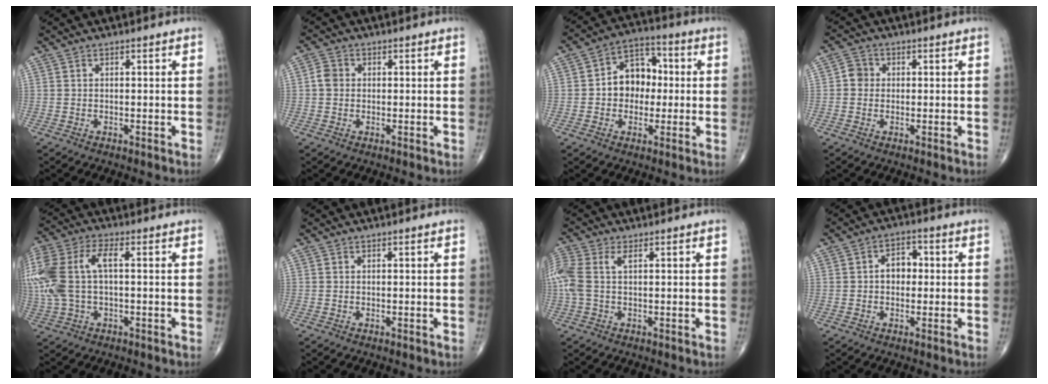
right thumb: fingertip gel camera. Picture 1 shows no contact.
{"total": 2.6, "force": [0.0, 2.3, 1.2], "torque": [-0.016, 0.007, -0.005]}
{"total": 10.0, "force": [0.1, 7.7, 6.4], "torque": [-0.059, 0.030, -0.009]}
{"total": 2.9, "force": [0.0, 2.7, 1.0], "torque": [-0.001, 0.007, -0.007]}
{"total": 14.8, "force": [1.0, 7.5, 12.7], "torque": [-0.323, 0.031, 0.021]}
{"total": 0.0}
{"total": 6.8, "force": [1.2, 3.4, 5.8], "torque": [-0.179, 0.024, 0.027]}
{"total": 4.6, "force": [0.1, 3.4, 3.1], "torque": [-0.030, 0.016, -0.007]}